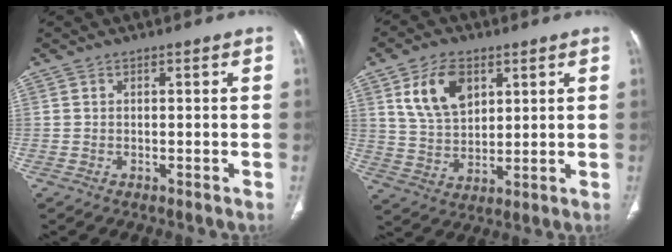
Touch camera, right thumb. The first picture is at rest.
{"total": 10.9, "force": [4.8, 6.8, 7.0], "torque": [-0.109, -0.017, 0.097]}